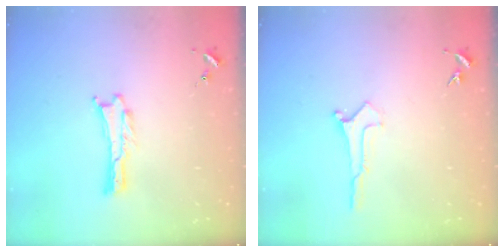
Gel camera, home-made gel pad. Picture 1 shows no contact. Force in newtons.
{"total": 0.0}